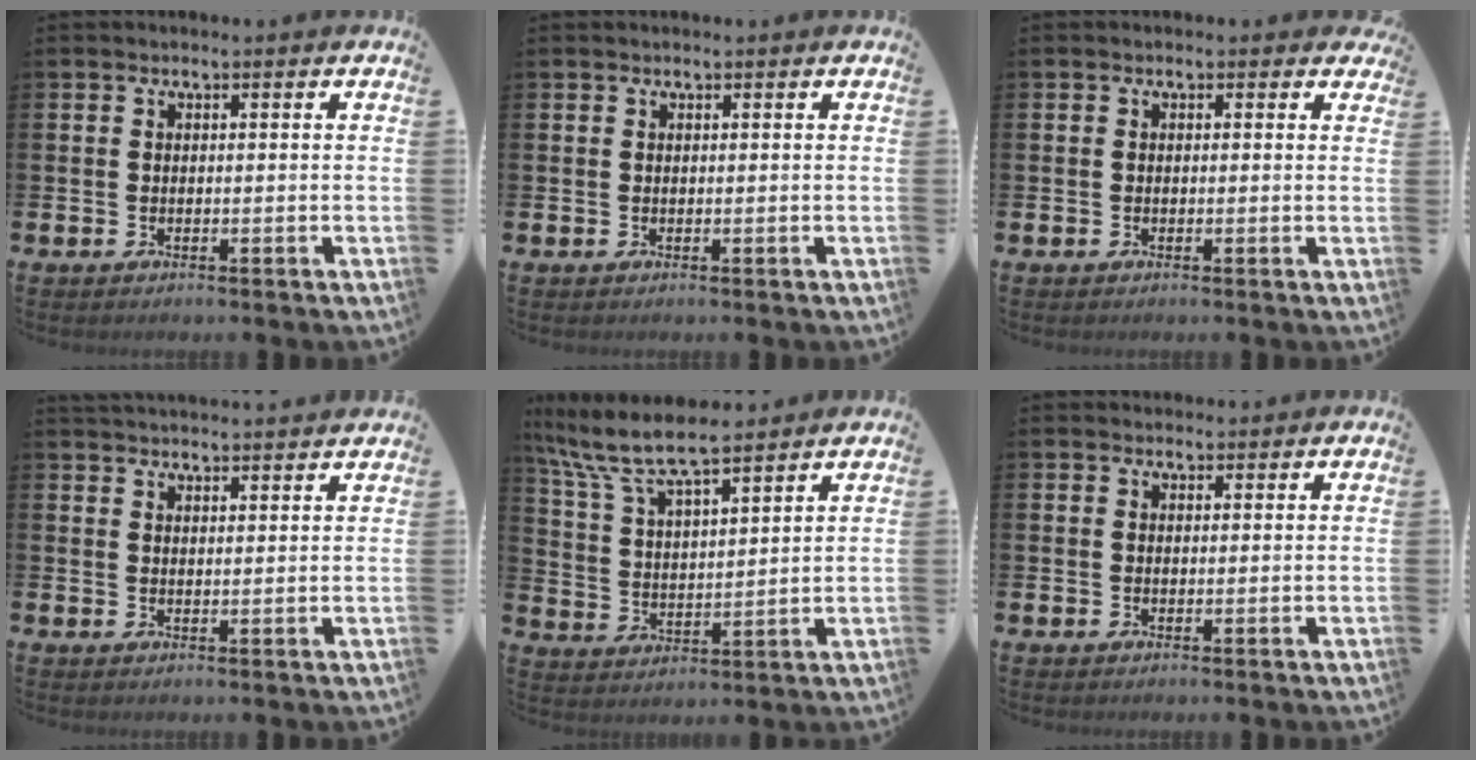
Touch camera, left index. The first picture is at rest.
{"total": 0.0}
{"total": 0.6, "force": [0.0, 0.6, 0.3], "torque": [-0.002, 0.007, -0.003]}
{"total": 3.1, "force": [3.1, -0.1, -0.1], "torque": [-0.004, -0.016, 0.057]}
{"total": 8.7, "force": [7.9, 1.7, 3.3], "torque": [-0.097, -0.043, 0.141]}
{"total": 1.2, "force": [1.1, 0.5, 0.0], "torque": [0.012, -0.001, 0.018]}